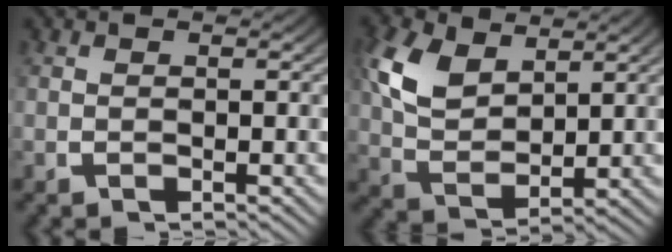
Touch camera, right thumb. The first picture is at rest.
{"total": 6.9, "force": [2.0, 4.4, 4.9], "torque": [-0.120, -0.019, 0.050]}